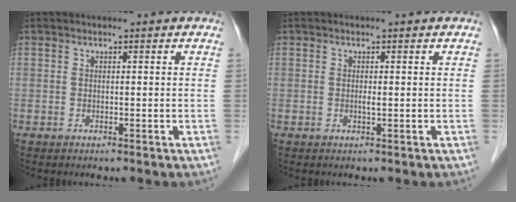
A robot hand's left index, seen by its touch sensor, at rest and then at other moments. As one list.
[{"total": 0.7, "force": [0.1, 0.0, 0.7], "torque": [-0.015, -0.001, 0.001]}]